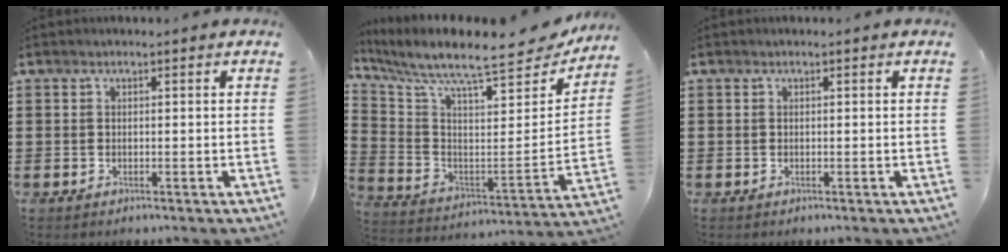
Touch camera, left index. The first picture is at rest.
{"total": 8.4, "force": [7.4, 0.8, 4.0], "torque": [-0.099, -0.075, 0.116]}
{"total": 0.0}